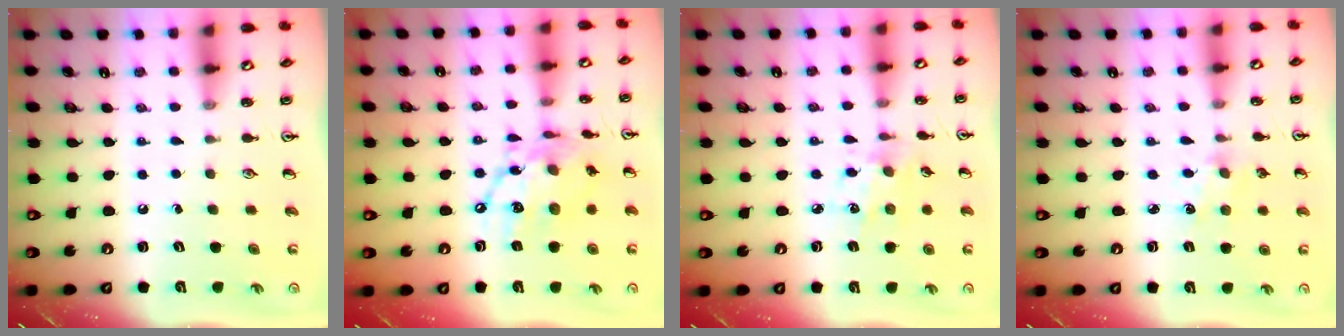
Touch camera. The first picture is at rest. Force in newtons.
{"total": 14.7, "press": 14.7, "slide": 1.2}
{"total": 4.0, "press": 3.8, "slide": 1.2}
{"total": 3.8, "press": 3.8, "slide": 0.5}